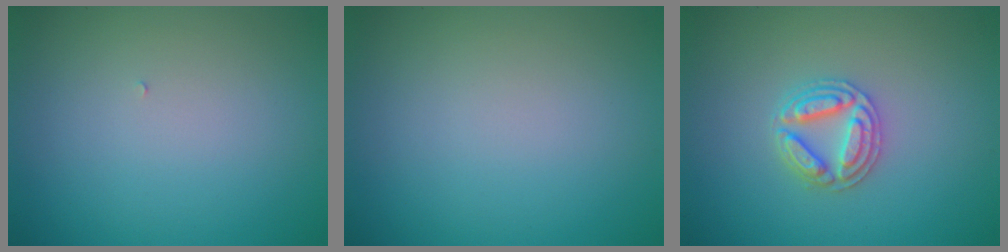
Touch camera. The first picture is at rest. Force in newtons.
{"total": 0.0}
{"total": 2.9, "press": 2.9, "slide": 0.5}